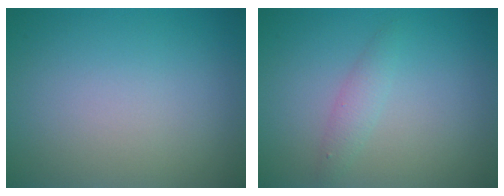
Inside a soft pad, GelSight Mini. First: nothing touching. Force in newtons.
{"total": 1.4, "press": 1.4, "slide": 0.0}